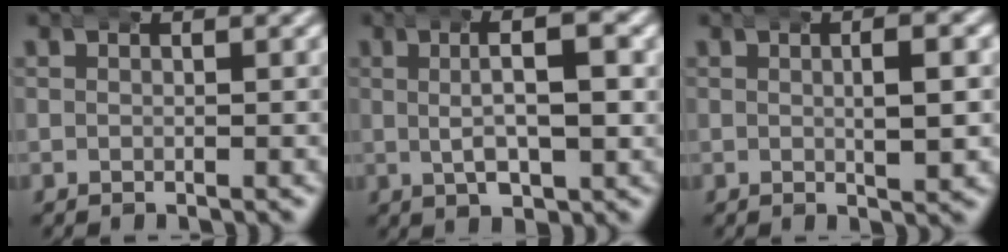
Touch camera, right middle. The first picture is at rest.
{"total": 5.4, "force": [1.1, 1.9, 5.0], "torque": [-0.068, 0.014, 0.017]}
{"total": 2.5, "force": [0.6, 0.7, 2.3], "torque": [-0.028, 0.007, 0.004]}